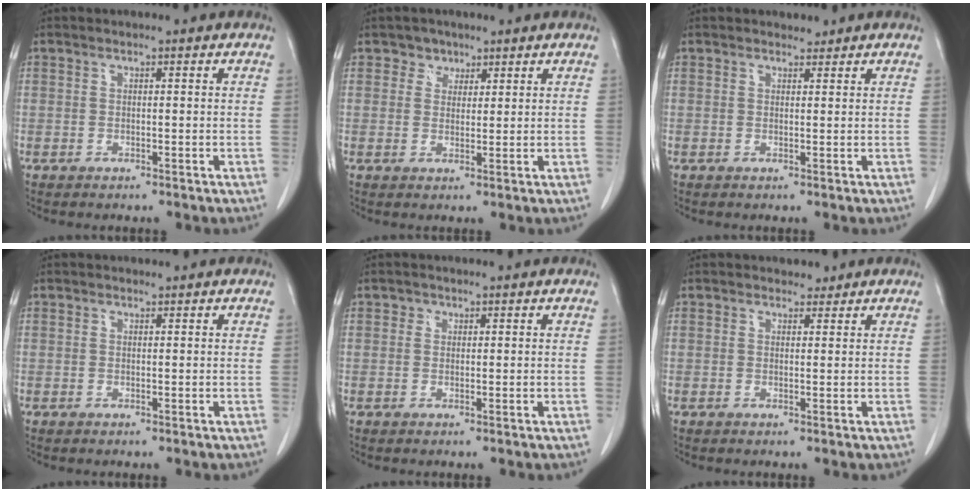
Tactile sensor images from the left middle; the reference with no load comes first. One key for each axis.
{"total": 2.6, "fx": 1.6, "fy": 2.1, "fz": 0.1, "tx": 0.006, "ty": 0.002, "tz": 0.019}
{"total": 0.9, "fx": 0.8, "fy": 0.4, "fz": -0.1, "tx": 0.000, "ty": 0.000, "tz": 0.010}
{"total": 0.0}
{"total": 0.8, "fx": 0.3, "fy": 0.7, "fz": 0.1, "tx": 0.008, "ty": 0.001, "tz": 0.003}
{"total": 1.2, "fx": 1.0, "fy": 0.7, "fz": -0.1, "tx": 0.003, "ty": 0.001, "tz": 0.011}